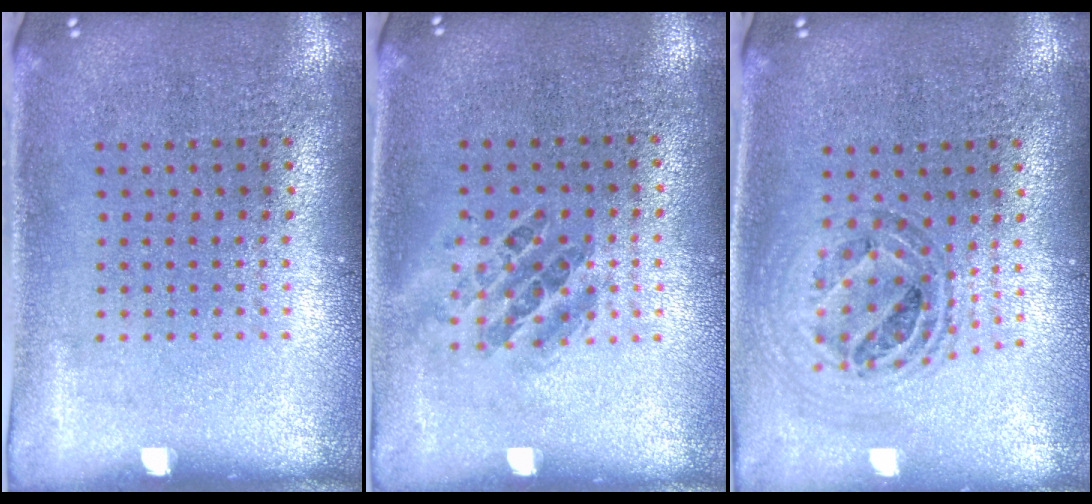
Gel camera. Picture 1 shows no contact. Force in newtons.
{"total": 0.9, "press": 0.8, "slide": 0.4}
{"total": 1.0, "press": 1.0, "slide": 0.1}